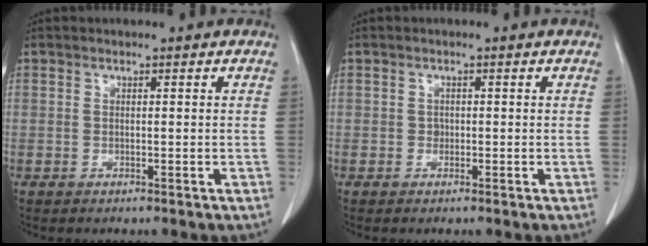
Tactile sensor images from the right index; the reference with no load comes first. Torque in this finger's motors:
{"motor_torque": [0.02, -0.01, 0.00, 0.00]}